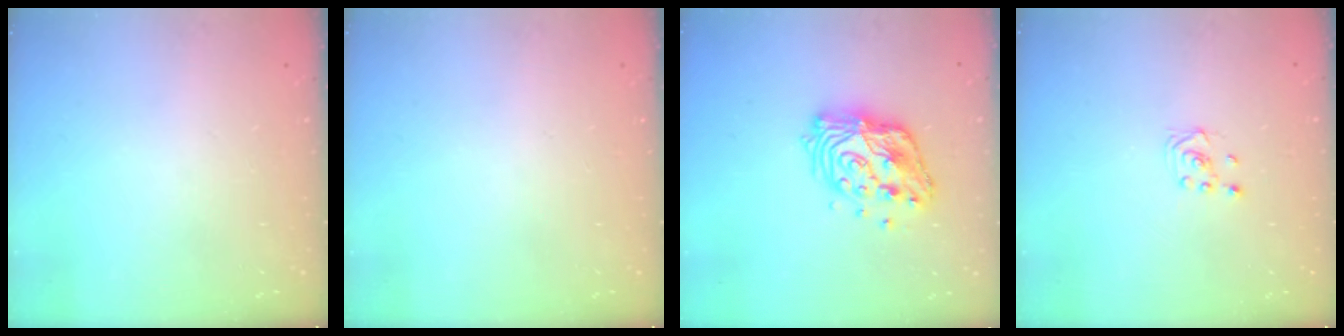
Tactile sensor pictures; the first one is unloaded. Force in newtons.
{"total": 0.0}
{"total": 14.1, "press": 14.1, "slide": 1.1}
{"total": 1.9, "press": 1.7, "slide": 0.8}